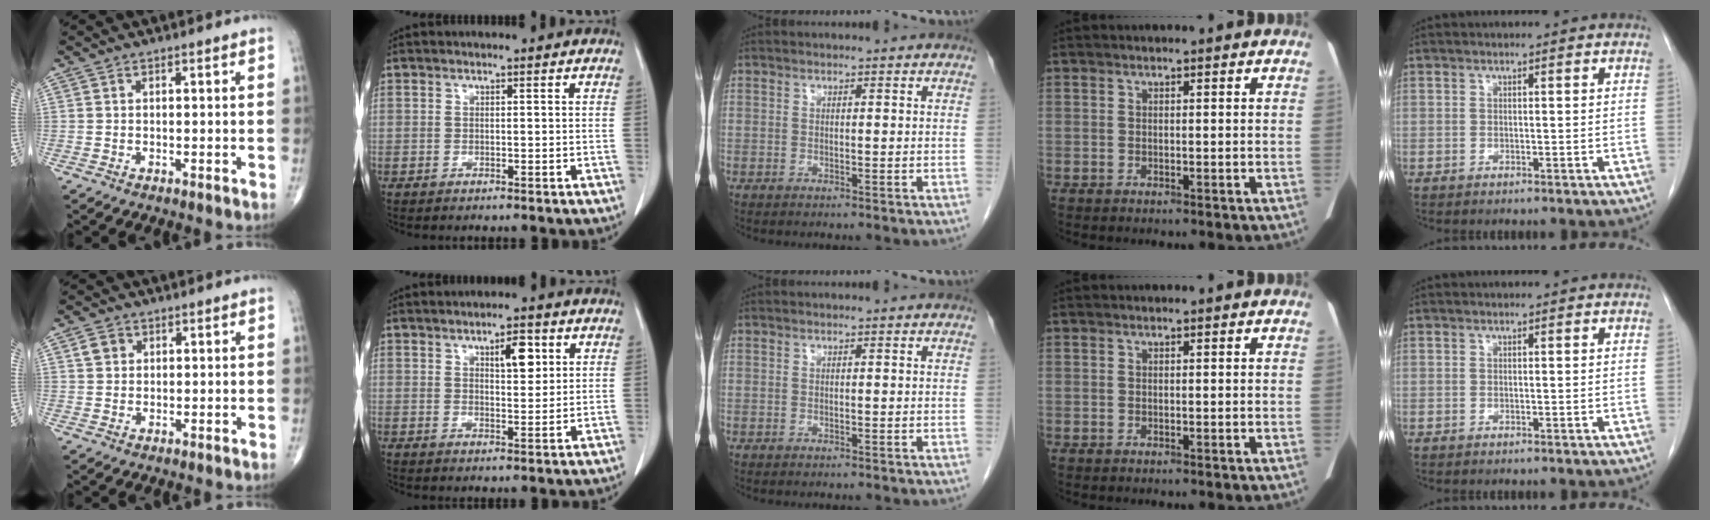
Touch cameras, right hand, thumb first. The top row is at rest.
{"thumb": {"total": 2.7, "force": [1.1, 2.2, 1.0], "torque": [-0.010, -0.002, 0.018]}, "index": {"total": 4.7, "force": [2.1, 1.6, 3.9], "torque": [-0.061, 0.001, 0.034]}, "middle": {"total": 0.8, "force": [-0.8, 0.2, 0.2], "torque": [-0.006, -0.002, -0.012]}}